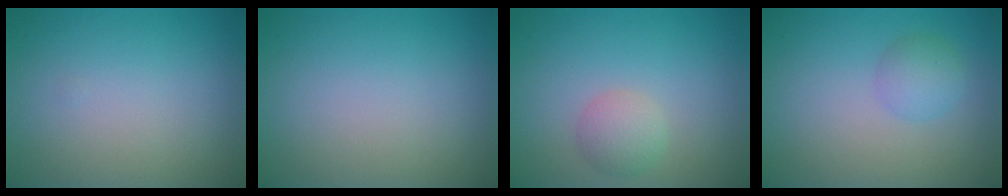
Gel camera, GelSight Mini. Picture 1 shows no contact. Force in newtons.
{"total": 0.0}
{"total": 2.1, "press": 2.1, "slide": 0.1}
{"total": 2.0, "press": 2.0, "slide": 0.1}